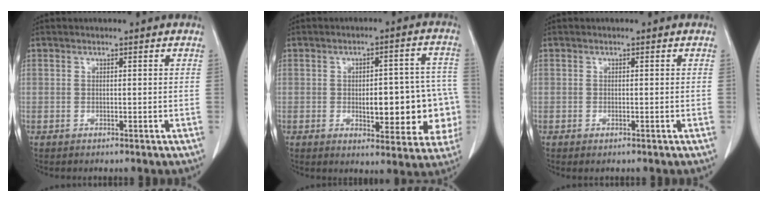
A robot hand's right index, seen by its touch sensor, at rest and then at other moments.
{"total": 13.4, "force": [-2.1, 5.3, 12.1], "torque": [-0.132, 0.028, -0.015]}
{"total": 0.6, "force": [-0.4, 0.1, 0.5], "torque": [-0.008, -0.002, -0.005]}